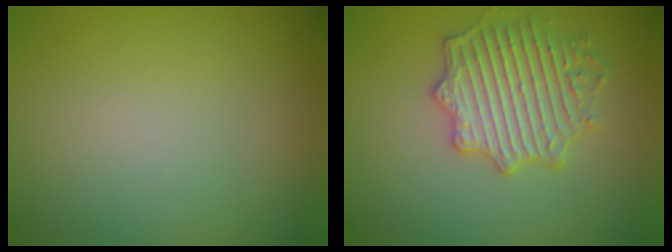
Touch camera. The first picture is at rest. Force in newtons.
{"total": 4.0, "press": 4.0, "slide": 0.5}